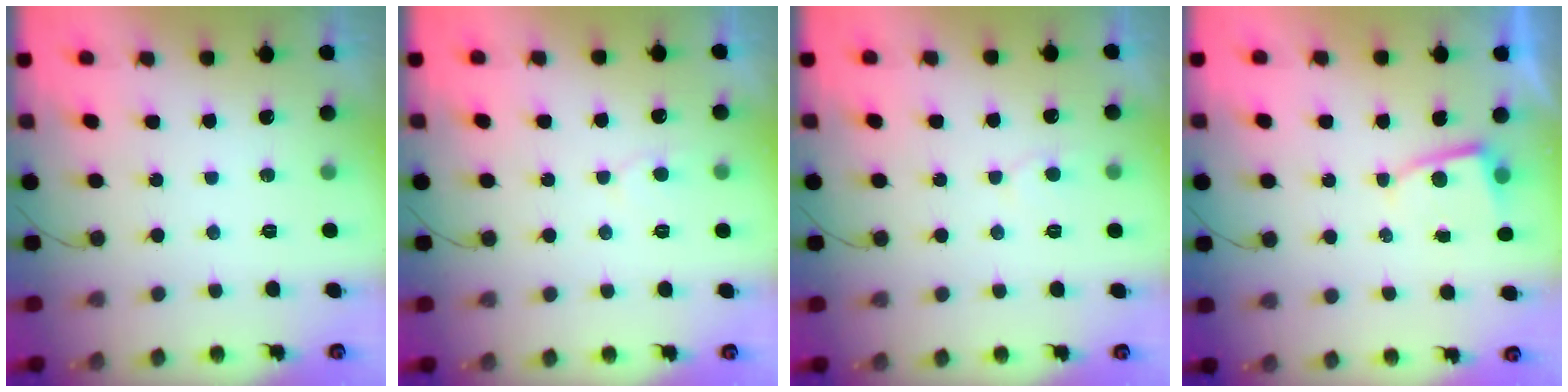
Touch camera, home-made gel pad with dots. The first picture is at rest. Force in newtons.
{"total": 5.0, "press": 5.0, "slide": 0.4}
{"total": 5.0, "press": 5.0, "slide": 0.4}
{"total": 2.7, "press": 2.6, "slide": 0.3}